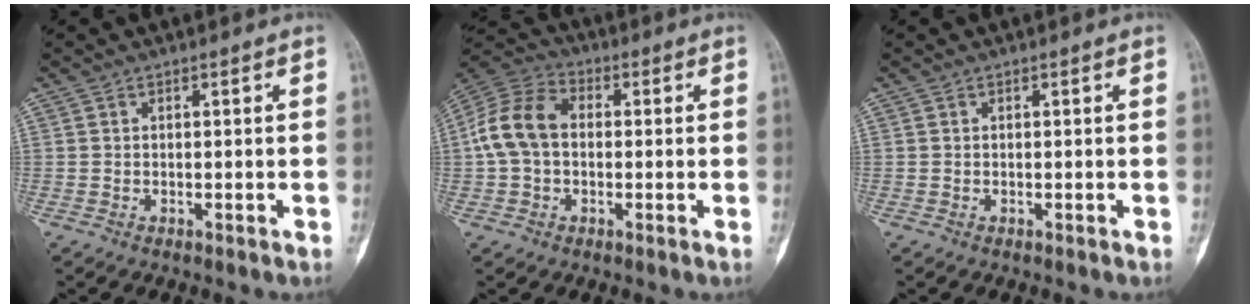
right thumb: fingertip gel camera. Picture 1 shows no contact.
{"total": 11.9, "force": [0.3, 8.6, 8.3], "torque": [-0.160, 0.033, -0.006]}
{"total": 0.0}